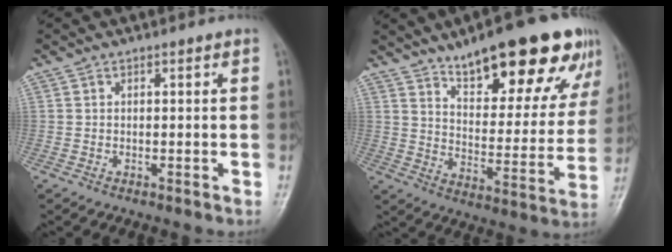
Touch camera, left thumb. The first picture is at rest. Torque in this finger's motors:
{"motor_torque": [0.80, 0.41, 1.64, -1.13, 0.19]}